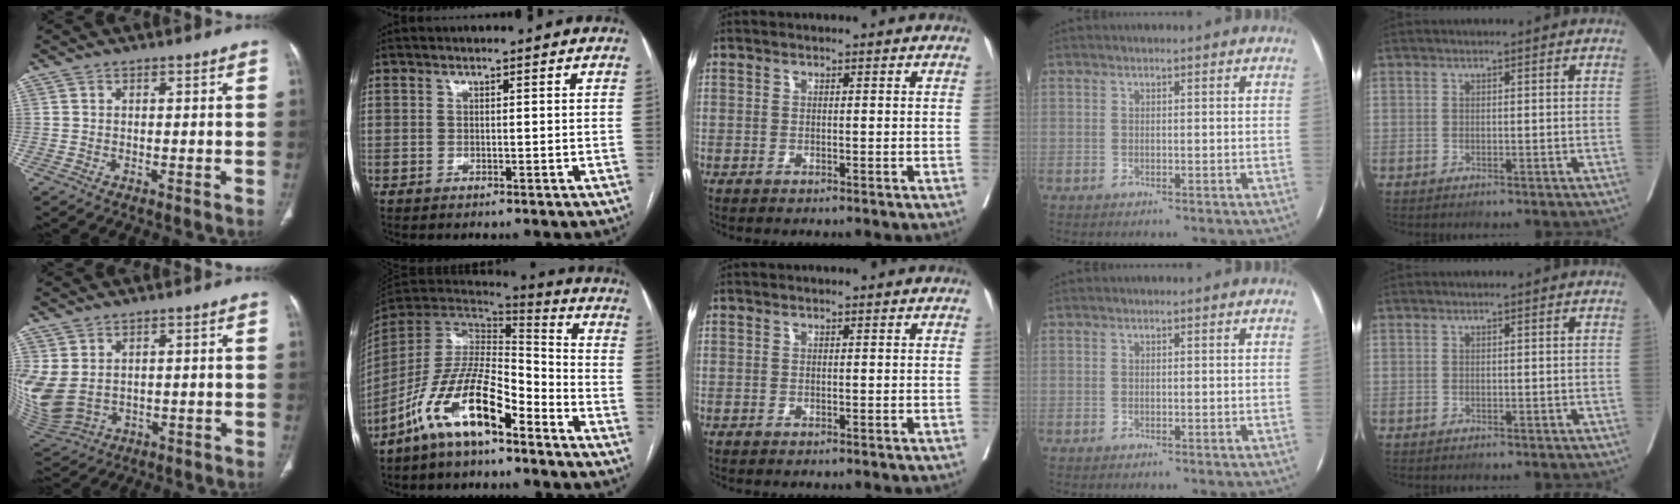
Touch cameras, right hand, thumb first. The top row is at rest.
{"thumb": {"total": 11.0, "force": [1.4, 8.1, 7.4], "torque": [-0.187, -0.006, 0.057]}, "index": {"total": 14.1, "force": [-8.7, 4.0, 10.5], "torque": [-0.204, 0.008, -0.162]}}